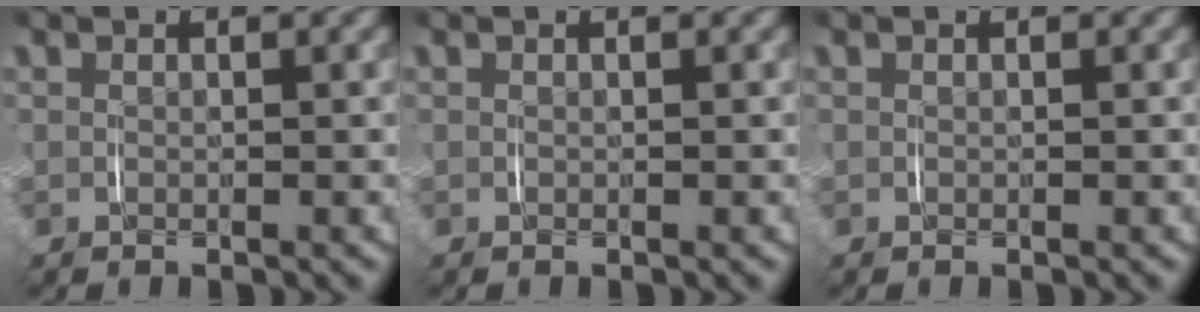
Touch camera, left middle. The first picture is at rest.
{"total": 0.0}
{"total": 0.0}